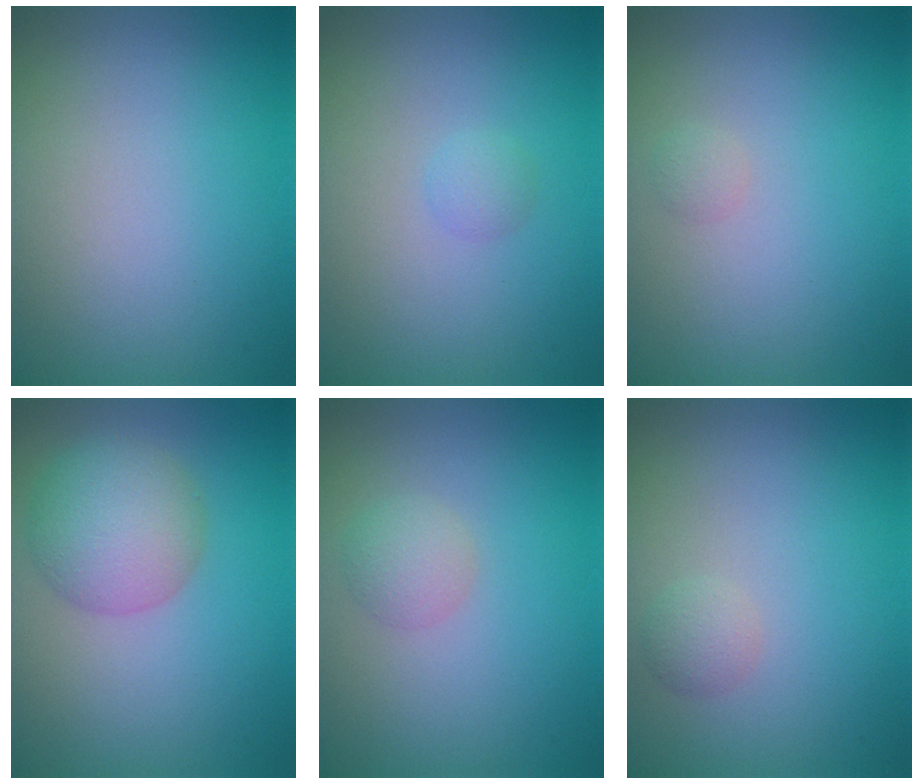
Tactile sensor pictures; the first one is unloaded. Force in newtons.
{"total": 0.9, "press": 0.9, "slide": 0.1}
{"total": 0.6, "press": 0.6, "slide": 0.1}
{"total": 5.1, "press": 5.1, "slide": 0.1}
{"total": 1.8, "press": 1.8, "slide": 0.0}
{"total": 1.2, "press": 1.2, "slide": 0.0}